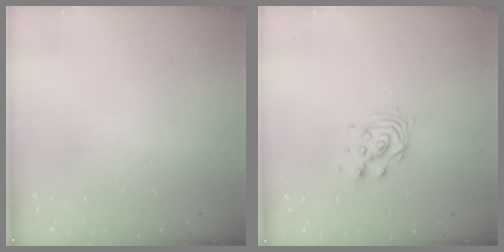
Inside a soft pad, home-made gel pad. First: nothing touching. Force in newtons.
{"total": 7.0, "press": 7.0, "slide": 0.4}